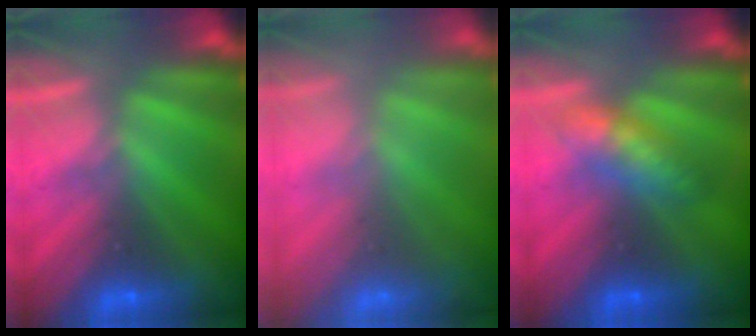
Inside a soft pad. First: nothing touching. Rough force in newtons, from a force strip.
{"total": 7.7}
{"total": 3.7}